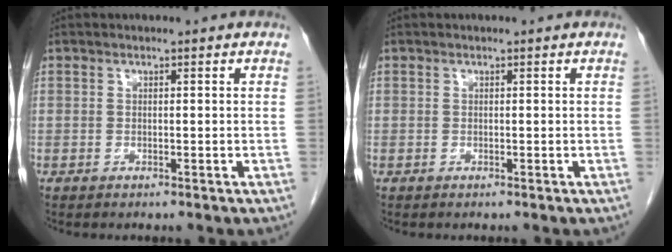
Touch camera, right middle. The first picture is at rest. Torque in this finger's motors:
{"motor_torque": [-0.01, 0.01, 0.00, 0.00]}